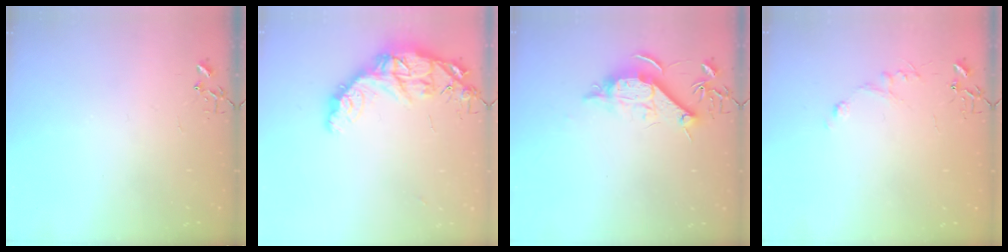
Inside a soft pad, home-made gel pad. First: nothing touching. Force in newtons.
{"total": 15.2, "press": 15.2, "slide": 1.2}
{"total": 12.0, "press": 12.0, "slide": 0.6}
{"total": 5.5, "press": 5.5, "slide": 0.6}